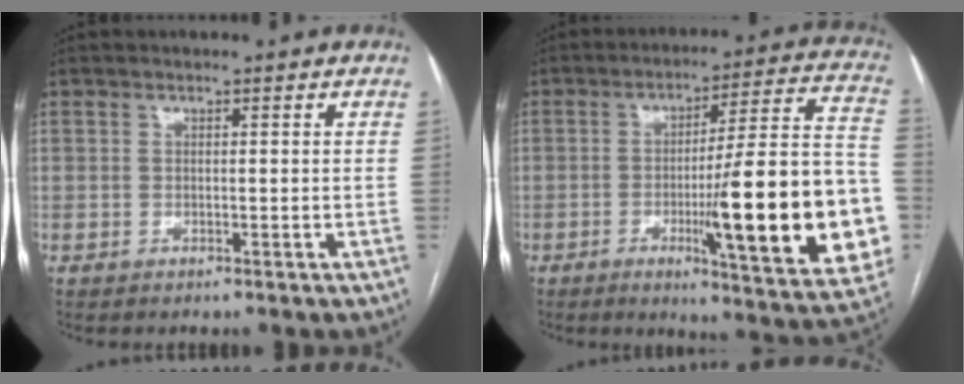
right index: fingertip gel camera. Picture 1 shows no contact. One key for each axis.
{"total": 24.3, "fx": -5.2, "fy": 2.2, "fz": 23.7, "tx": -0.269, "ty": 0.003, "tz": -0.067}